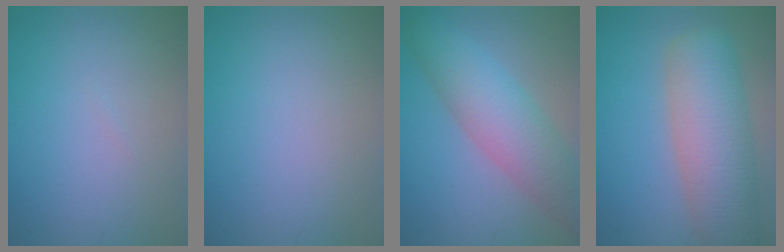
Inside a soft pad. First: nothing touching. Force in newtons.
{"total": 0.0}
{"total": 6.7, "press": 6.7, "slide": 0.3}
{"total": 8.8, "press": 8.7, "slide": 0.6}